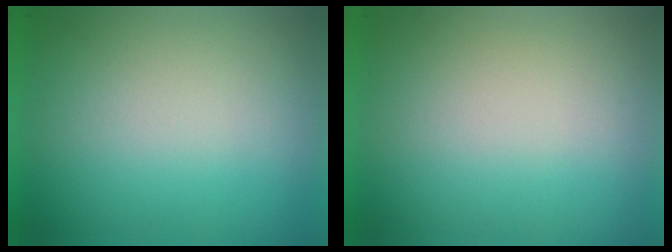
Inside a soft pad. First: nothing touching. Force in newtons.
{"total": 0.0}